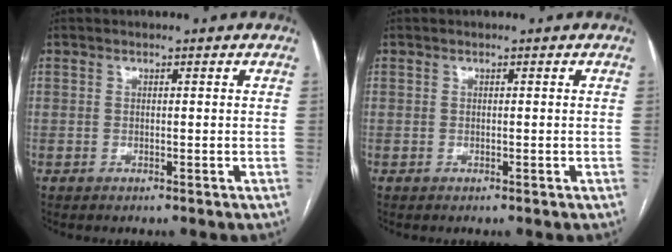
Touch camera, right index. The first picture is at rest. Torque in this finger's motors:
{"motor_torque": [0.15, 0.25, -0.02, -0.01]}